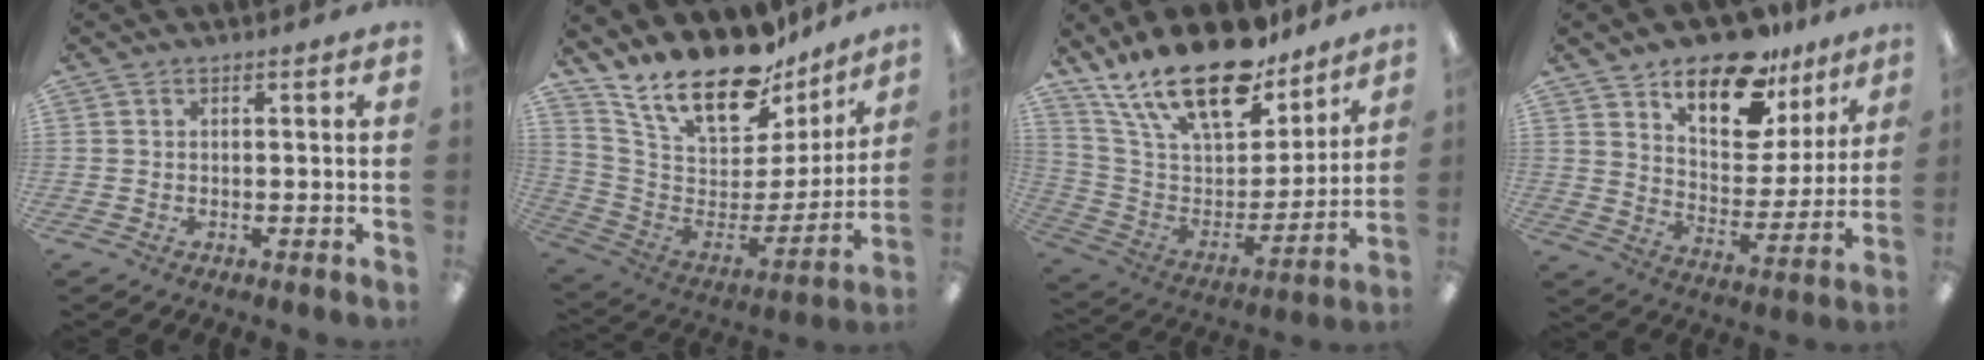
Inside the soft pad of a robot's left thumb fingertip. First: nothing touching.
{"total": 22.2, "force": [17.3, 8.6, 10.8], "torque": [-0.197, -0.122, 0.305]}
{"total": 23.6, "force": [17.6, 9.5, 12.6], "torque": [-0.232, -0.108, 0.313]}
{"total": 16.7, "force": [12.3, 7.8, 8.3], "torque": [-0.141, -0.075, 0.218]}